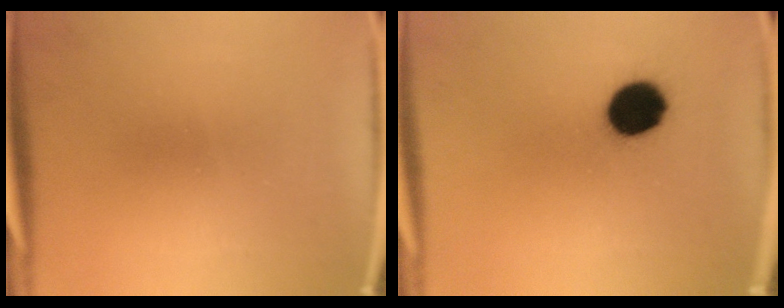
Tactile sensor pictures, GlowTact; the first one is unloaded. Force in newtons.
{"total": 10.8}